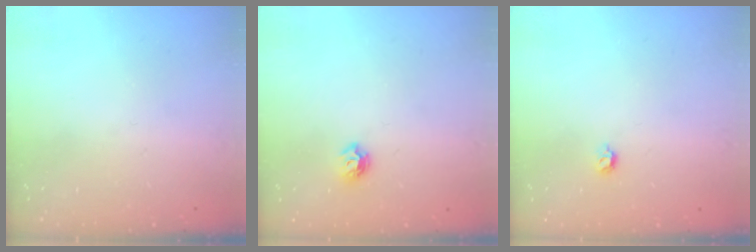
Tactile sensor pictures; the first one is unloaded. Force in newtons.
{"total": 6.4, "press": 6.4, "slide": 0.7}
{"total": 4.6, "press": 4.5, "slide": 0.9}